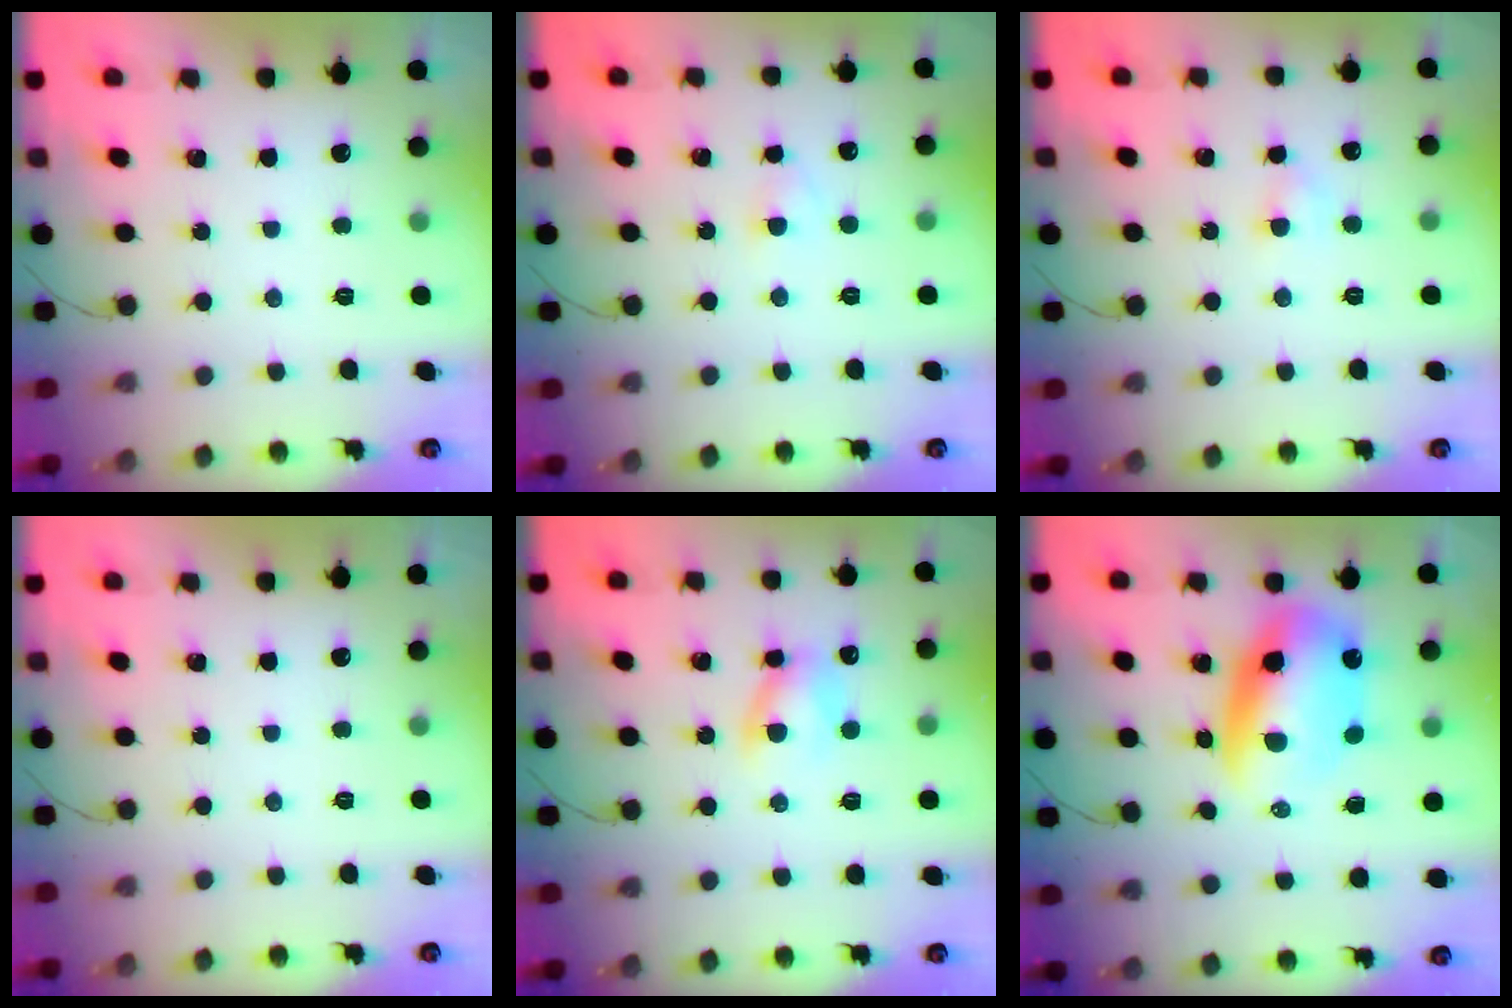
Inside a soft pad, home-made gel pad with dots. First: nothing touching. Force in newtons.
{"total": 2.1, "press": 1.9, "slide": 0.9}
{"total": 3.0, "press": 2.8, "slide": 1.0}
{"total": 0.0}
{"total": 6.9, "press": 6.8, "slide": 1.4}
{"total": 12.5, "press": 12.1, "slide": 3.5}